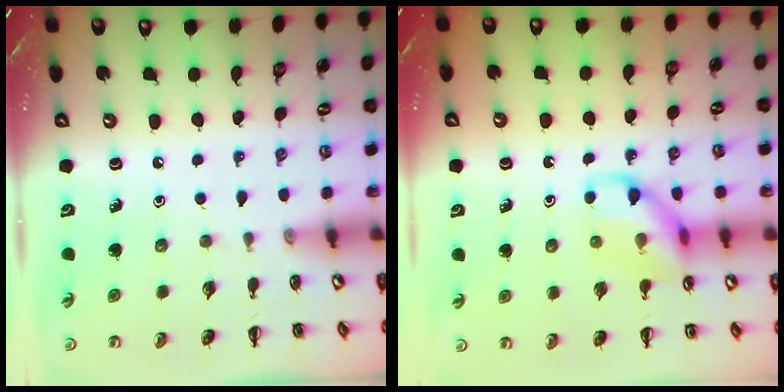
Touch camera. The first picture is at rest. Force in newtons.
{"total": 11.0, "press": 10.9, "slide": 1.3}